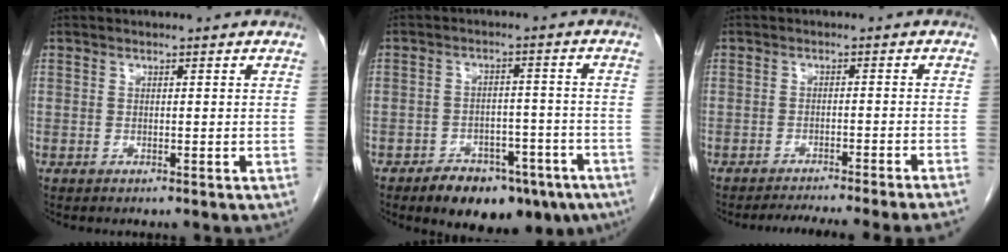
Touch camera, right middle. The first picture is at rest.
{"total": 12.9, "force": [-8.9, 6.2, 6.9], "torque": [-0.072, 0.017, -0.126]}
{"total": 12.1, "force": [-11.0, -1.2, 4.9], "torque": [-0.049, -0.018, -0.145]}